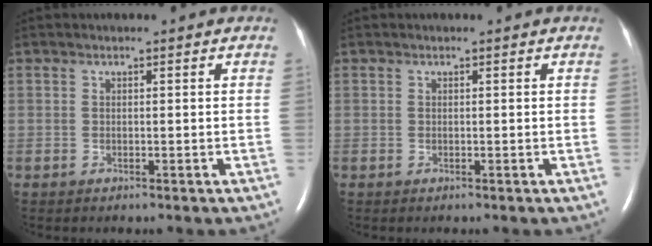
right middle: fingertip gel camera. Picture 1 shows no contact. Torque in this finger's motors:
{"motor_torque": [0.03, -0.03, 0.00, 0.00]}